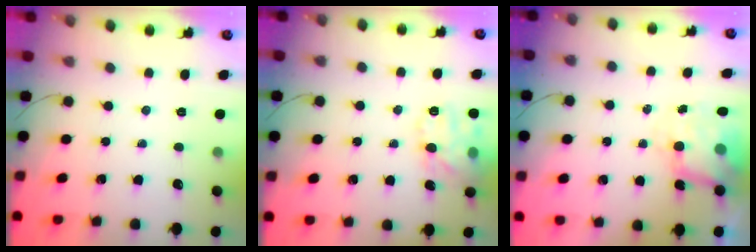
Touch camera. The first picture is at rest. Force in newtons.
{"total": 11.6, "press": 11.5, "slide": 0.9}
{"total": 7.7, "press": 7.6, "slide": 0.8}